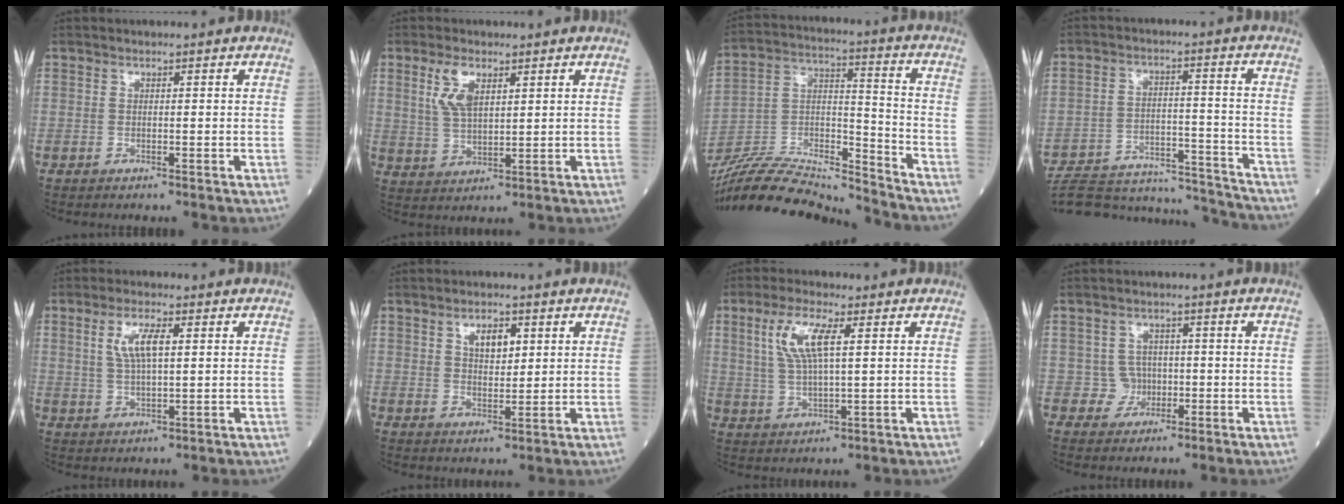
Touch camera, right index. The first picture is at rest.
{"total": 5.5, "force": [2.7, 2.1, 4.3], "torque": [-0.098, 0.005, 0.062]}
{"total": 20.1, "force": [-19.2, 1.7, 5.5], "torque": [-0.113, 0.020, -0.333]}
{"total": 21.2, "force": [-20.4, 3.4, 4.8], "torque": [-0.097, 0.008, -0.294]}
{"total": 5.6, "force": [1.7, 1.4, 5.2], "torque": [-0.108, 0.005, 0.038]}
{"total": 4.3, "force": [1.8, 2.0, 3.3], "torque": [-0.055, 0.001, 0.031]}
{"total": 7.7, "force": [2.6, 1.7, 7.0], "torque": [-0.153, 0.009, 0.054]}
{"total": 3.1, "force": [-0.3, 3.0, -0.1], "torque": [0.011, 0.011, -0.001]}